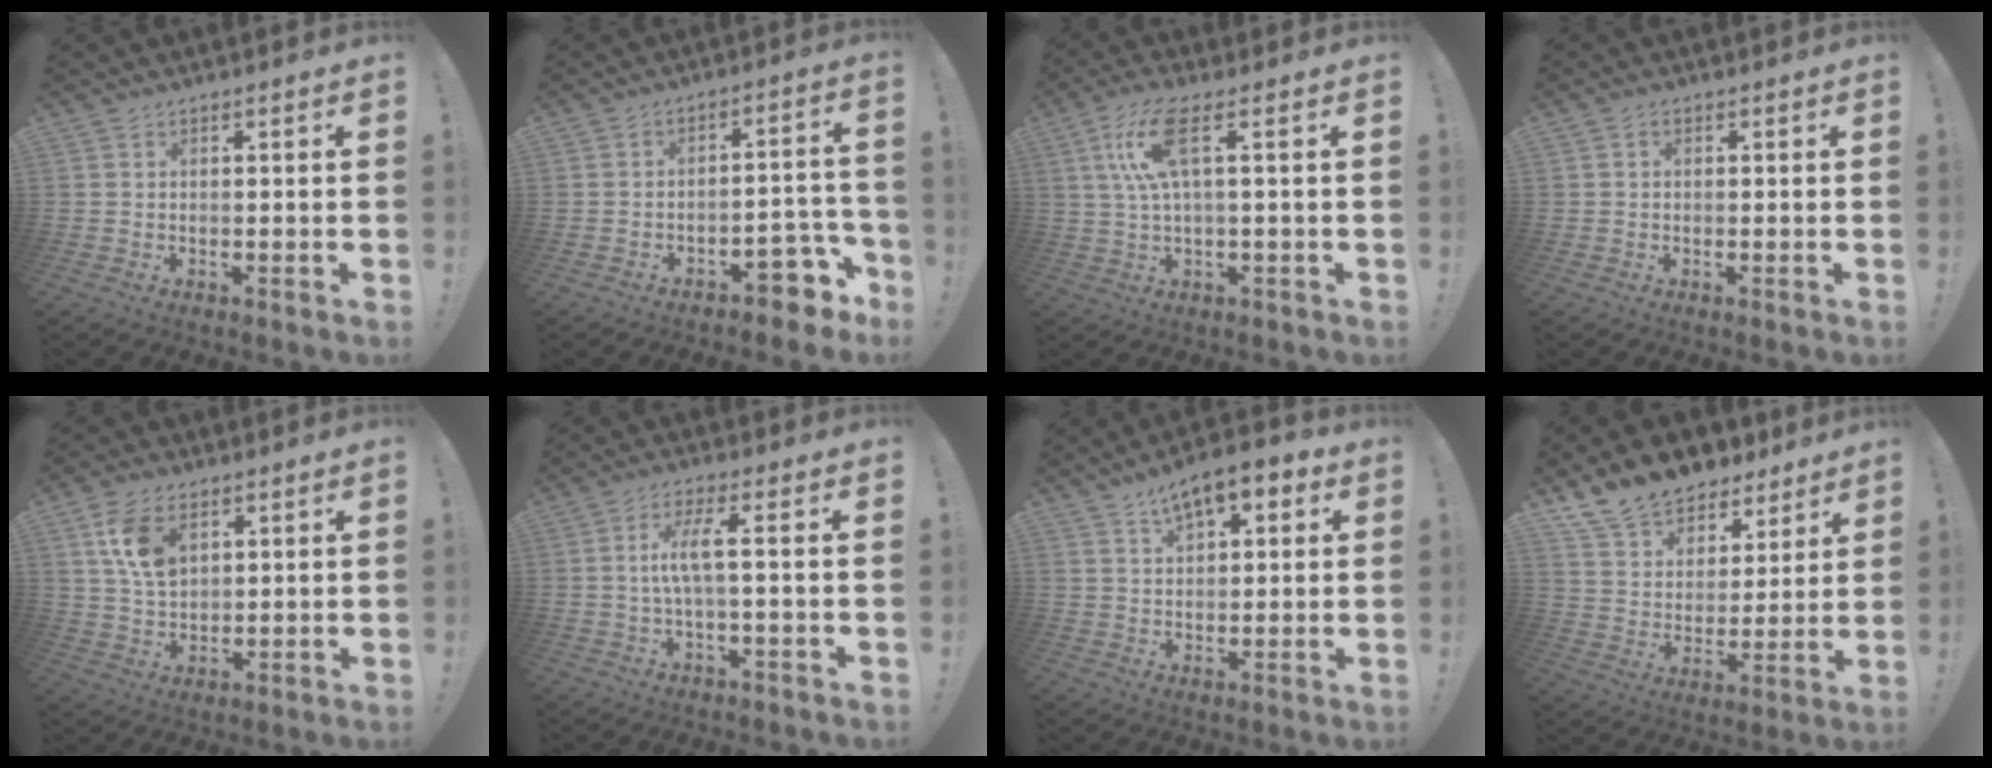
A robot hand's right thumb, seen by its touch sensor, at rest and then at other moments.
{"total": 9.4, "force": [-6.1, 4.1, 5.8], "torque": [-0.052, 0.040, -0.103]}
{"total": 11.1, "force": [3.2, 3.2, 10.2], "torque": [-0.194, -0.002, 0.055]}
{"total": 0.7, "force": [0.0, 0.6, 0.3], "torque": [-0.001, 0.001, -0.001]}
{"total": 10.3, "force": [4.5, 6.2, 6.8], "torque": [-0.127, -0.004, 0.088]}
{"total": 7.4, "force": [0.5, 1.2, 7.3], "torque": [-0.133, -0.002, 0.002]}
{"total": 8.8, "force": [5.4, 3.8, 5.8], "torque": [-0.083, -0.021, 0.094]}
{"total": 12.8, "force": [10.6, 6.7, 2.8], "torque": [-0.060, -0.082, 0.200]}